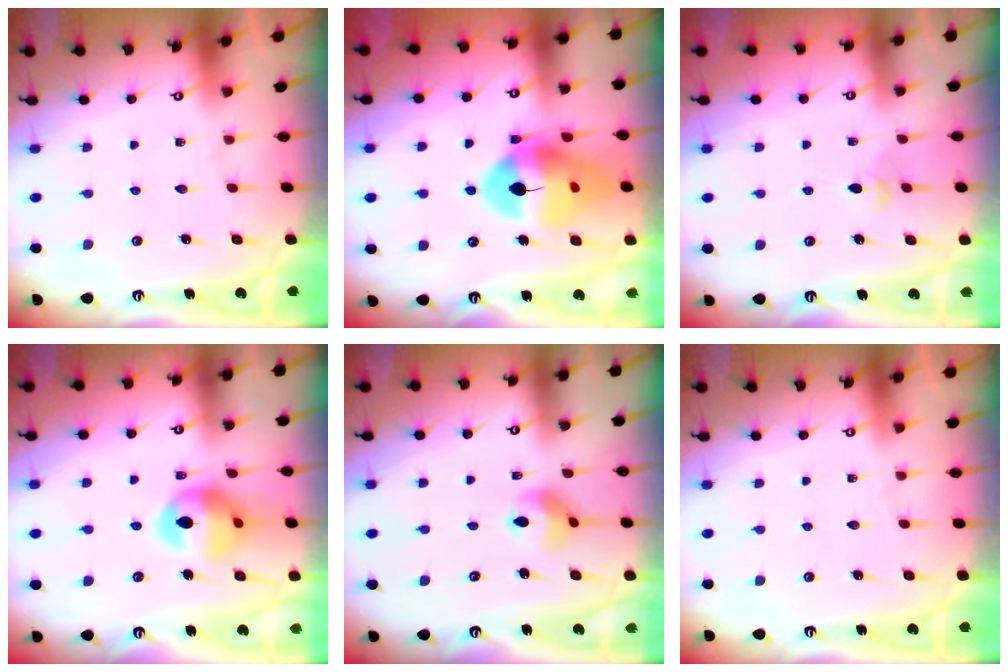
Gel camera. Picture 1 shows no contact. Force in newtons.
{"total": 17.1, "press": 16.9, "slide": 2.2}
{"total": 3.3, "press": 3.2, "slide": 0.7}
{"total": 14.6, "press": 13.8, "slide": 4.8}
{"total": 7.2, "press": 7.1, "slide": 0.7}
{"total": 0.0}